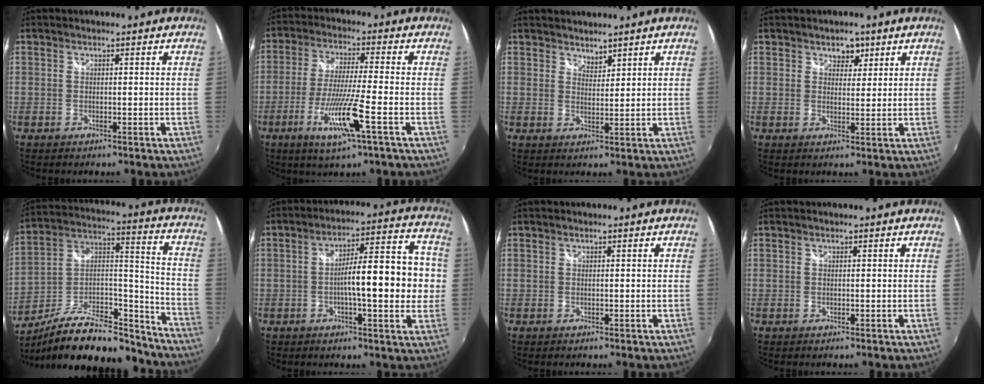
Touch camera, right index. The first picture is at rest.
{"total": 11.7, "force": [-4.8, 0.0, 10.7], "torque": [-0.215, -0.020, -0.091]}
{"total": 2.2, "force": [2.0, 0.7, 0.3], "torque": [0.000, 0.003, 0.036]}
{"total": 2.9, "force": [1.7, 2.1, 0.9], "torque": [-0.005, 0.004, 0.027]}
{"total": 25.4, "force": [-19.8, 8.6, 13.4], "torque": [-0.225, 0.024, -0.294]}
{"total": 14.5, "force": [-1.1, 3.5, 14.0], "torque": [-0.214, 0.017, -0.023]}
{"total": 0.0}
{"total": 0.0}